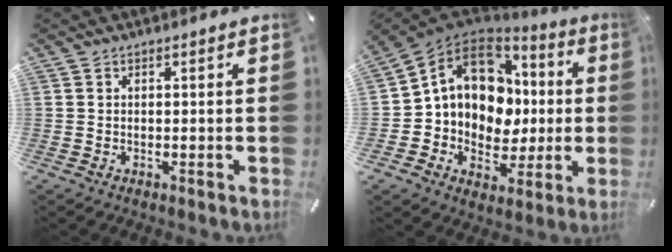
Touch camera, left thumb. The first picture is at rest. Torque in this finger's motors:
{"motor_torque": [1.06, 3.20, 1.71, 1.06, 0.28]}